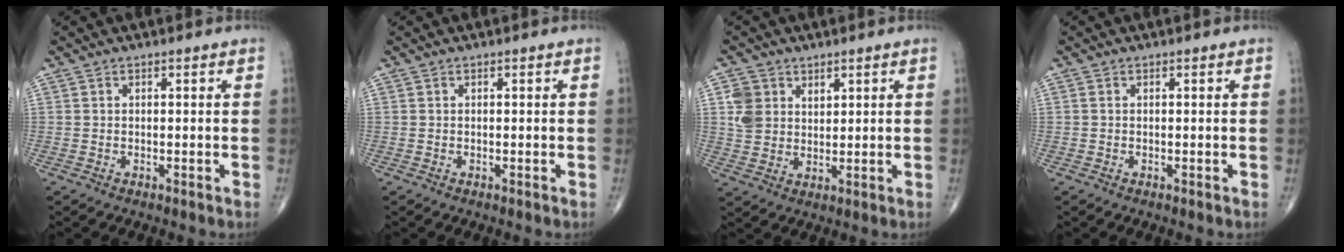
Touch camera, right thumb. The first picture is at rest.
{"total": 0.0}
{"total": 5.9, "force": [2.5, 4.8, 2.4], "torque": [-0.024, -0.013, 0.051]}
{"total": 0.0}